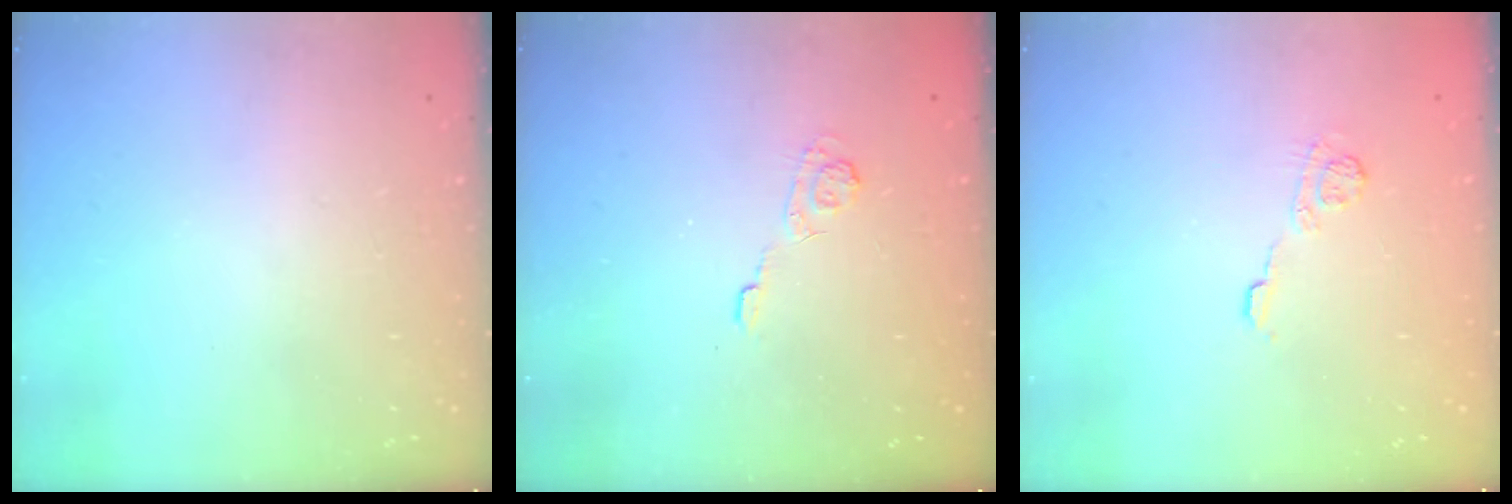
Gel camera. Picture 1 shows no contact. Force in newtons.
{"total": 3.7, "press": 3.4, "slide": 1.6}
{"total": 6.9, "press": 6.9, "slide": 0.4}